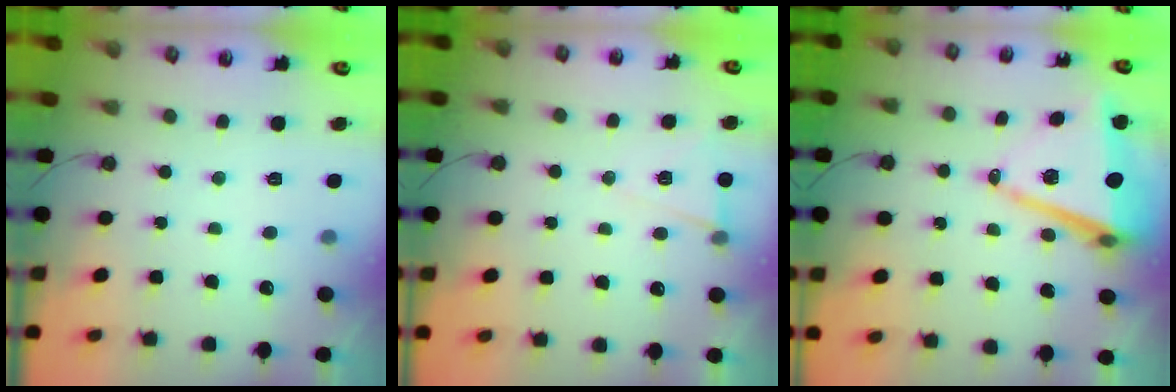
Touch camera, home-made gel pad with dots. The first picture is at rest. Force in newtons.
{"total": 6.4, "press": 4.5, "slide": 4.5}
{"total": 11.8, "press": 11.0, "slide": 4.4}